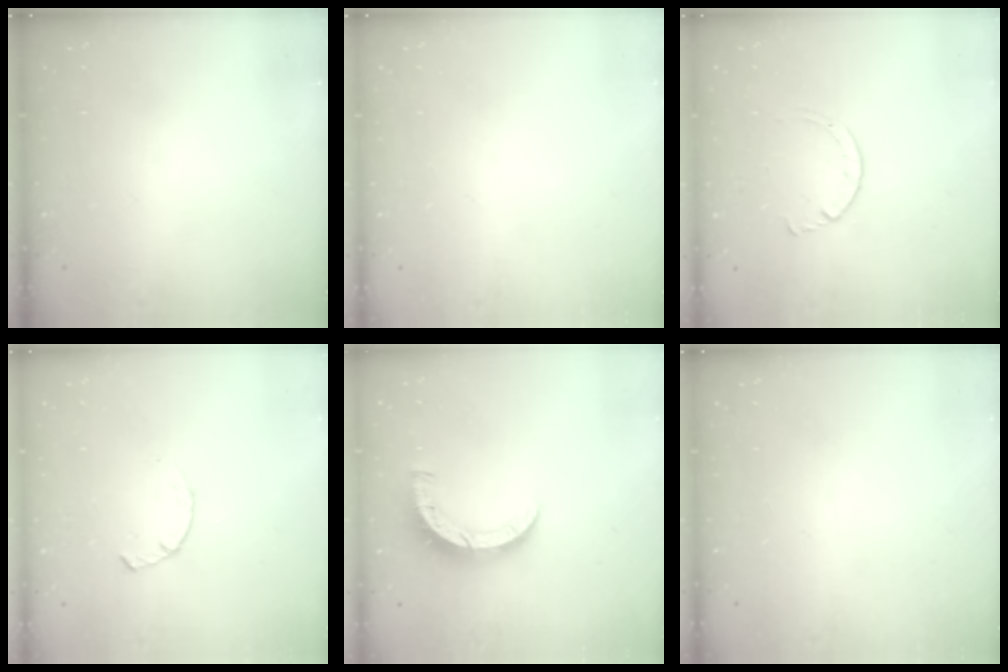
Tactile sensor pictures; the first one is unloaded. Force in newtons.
{"total": 0.0}
{"total": 2.9, "press": 2.8, "slide": 0.3}
{"total": 2.3, "press": 2.2, "slide": 0.4}
{"total": 7.7, "press": 7.7, "slide": 0.5}
{"total": 0.0}